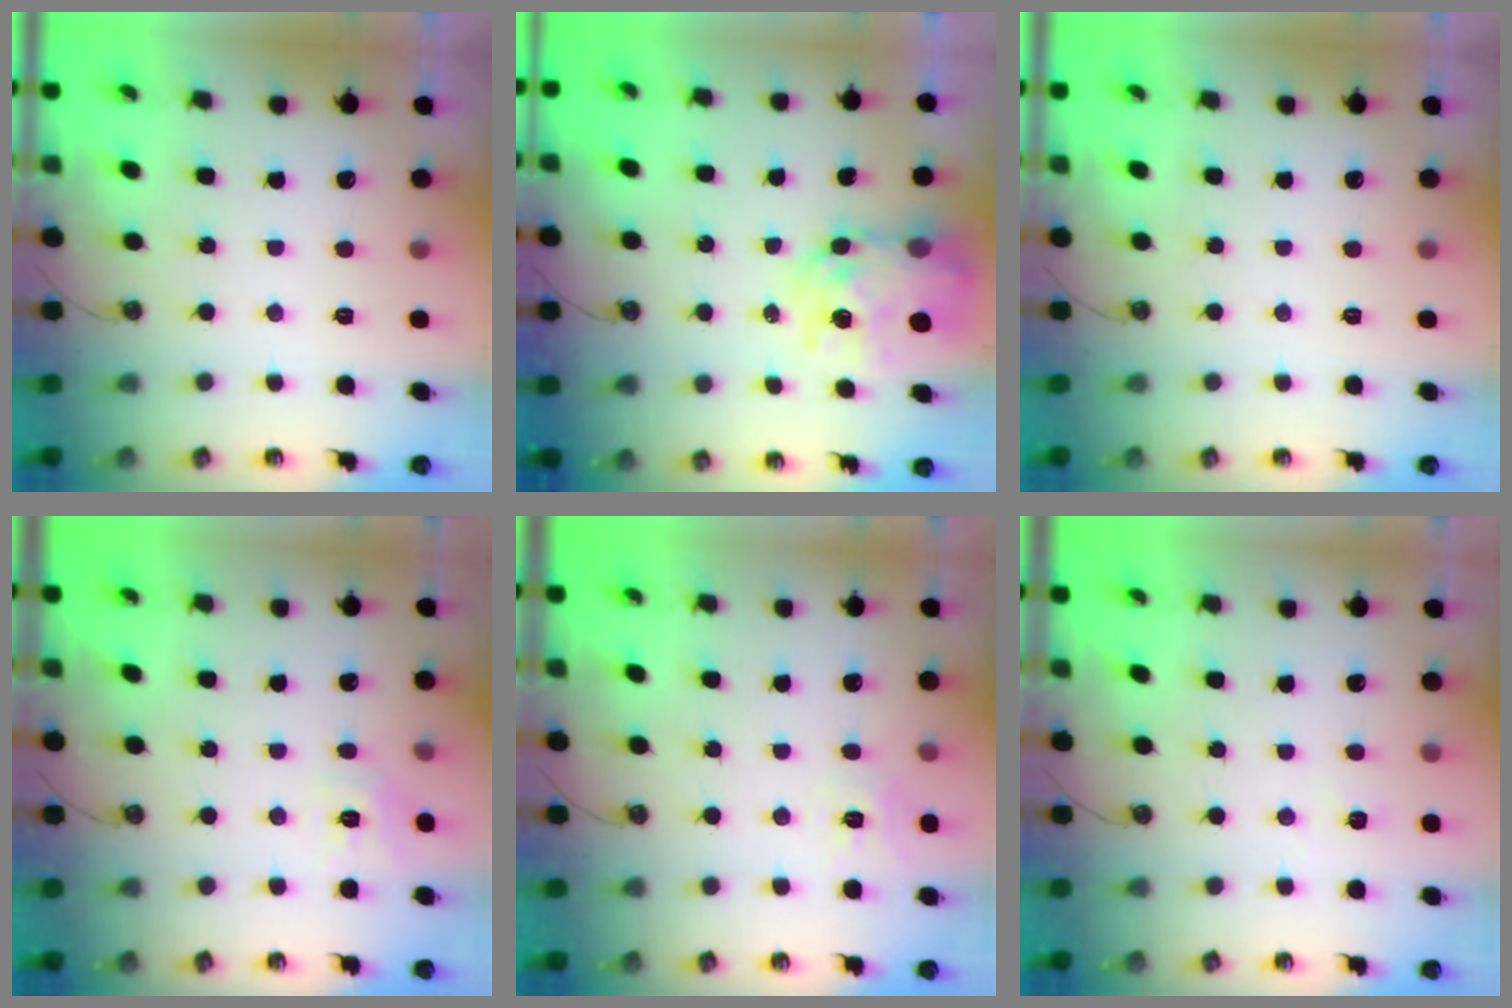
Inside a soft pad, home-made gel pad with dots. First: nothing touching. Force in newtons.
{"total": 12.3, "press": 12.3, "slide": 1.0}
{"total": 0.0}
{"total": 8.5, "press": 8.5, "slide": 0.8}
{"total": 7.3, "press": 7.3, "slide": 0.8}
{"total": 3.0, "press": 3.0, "slide": 0.4}